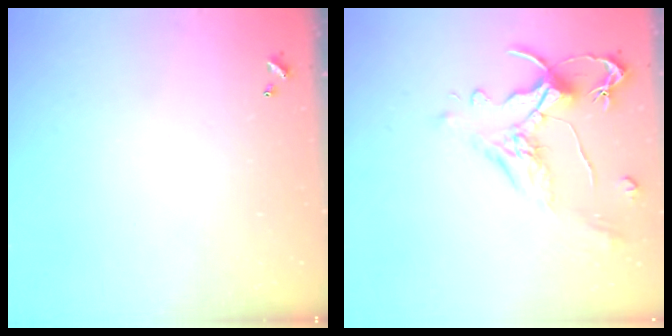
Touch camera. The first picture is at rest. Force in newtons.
{"total": 1.6, "press": 1.1, "slide": 1.2}